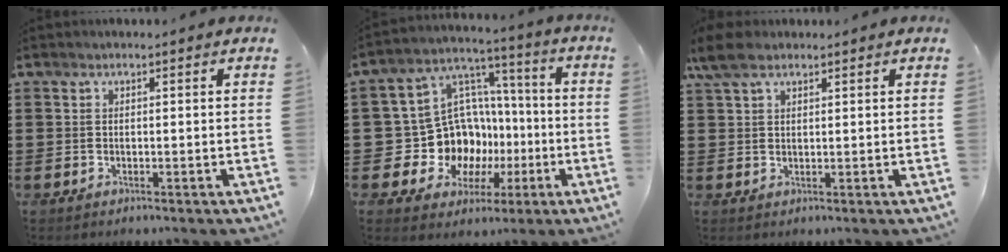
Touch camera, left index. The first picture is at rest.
{"total": 13.3, "force": [-2.4, 12.2, 4.7], "torque": [-0.125, -0.008, -0.021]}
{"total": 4.6, "force": [2.7, 2.2, 2.9], "torque": [-0.079, 0.005, 0.048]}